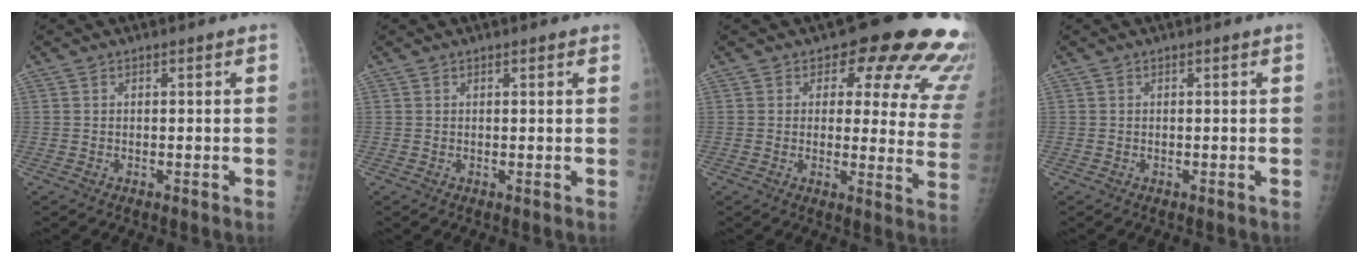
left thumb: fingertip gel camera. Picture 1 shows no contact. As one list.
[{"total": 1.0, "force": [0.8, 0.3, 0.6], "torque": [-0.006, 0.000, 0.008]}, {"total": 17.9, "force": [11.5, 8.1, 11.0], "torque": [-0.072, -0.057, 0.111]}, {"total": 0.0}]